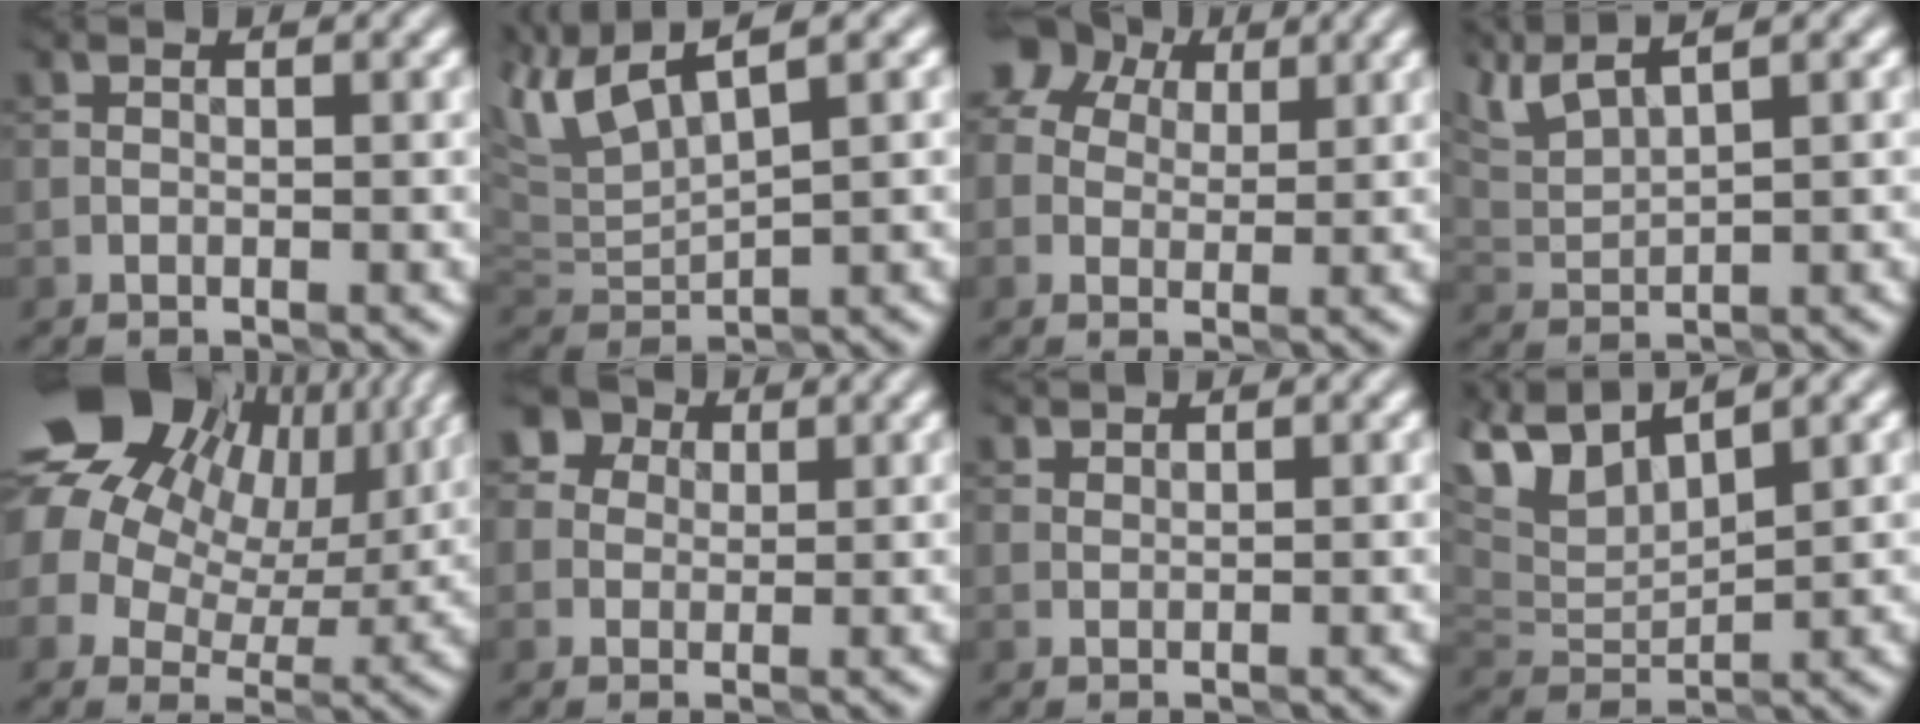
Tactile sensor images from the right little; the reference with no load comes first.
{"total": 5.5, "force": [4.1, 1.2, 3.6], "torque": [-0.087, 0.017, 0.086]}
{"total": 5.4, "force": [2.1, 4.2, 2.6], "torque": [-0.040, 0.028, 0.010]}
{"total": 4.9, "force": [4.1, 0.8, 2.4], "torque": [-0.071, 0.018, 0.094]}
{"total": 19.3, "force": [8.4, 14.3, 9.8], "torque": [-0.202, 0.036, 0.127]}
{"total": 2.8, "force": [1.3, 2.4, 0.5], "torque": [0.024, 0.009, -0.006]}
{"total": 0.5, "force": [0.4, -0.1, -0.3], "torque": [0.007, -0.002, 0.010]}
{"total": 6.0, "force": [4.8, 1.7, 3.1], "torque": [-0.078, 0.017, 0.096]}